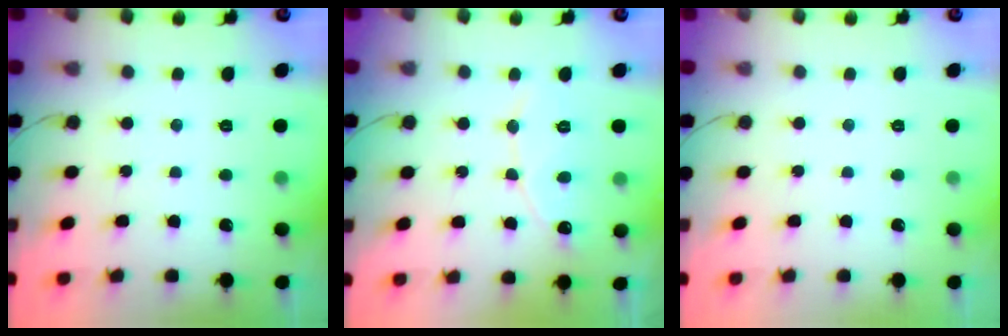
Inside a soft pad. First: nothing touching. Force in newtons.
{"total": 7.1, "press": 7.1, "slide": 0.6}
{"total": 0.0}